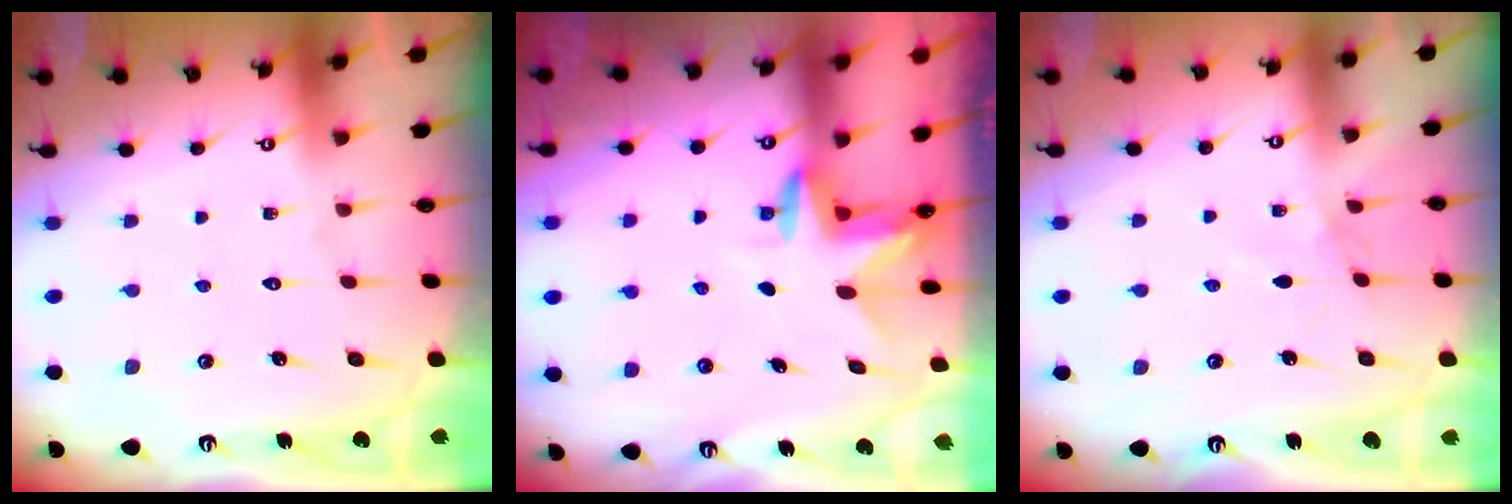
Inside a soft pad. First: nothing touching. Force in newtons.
{"total": 3.2, "press": 3.2, "slide": 0.3}
{"total": 2.1, "press": 2.0, "slide": 0.4}